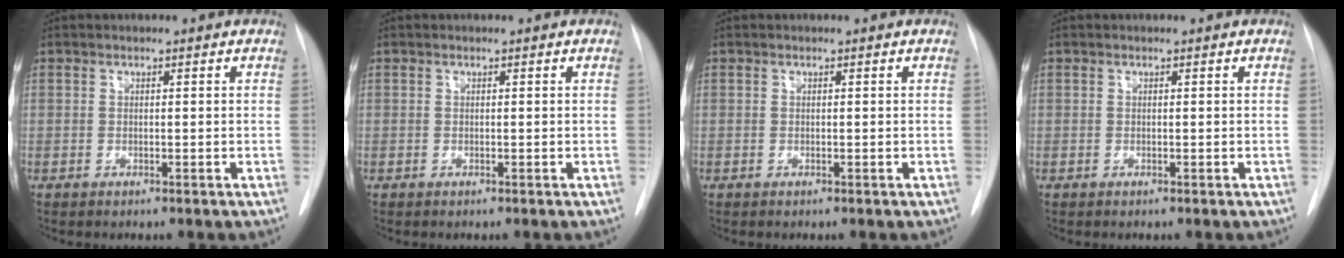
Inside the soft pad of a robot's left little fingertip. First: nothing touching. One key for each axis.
{"total": 0.0}
{"total": 0.0}
{"total": 0.0}